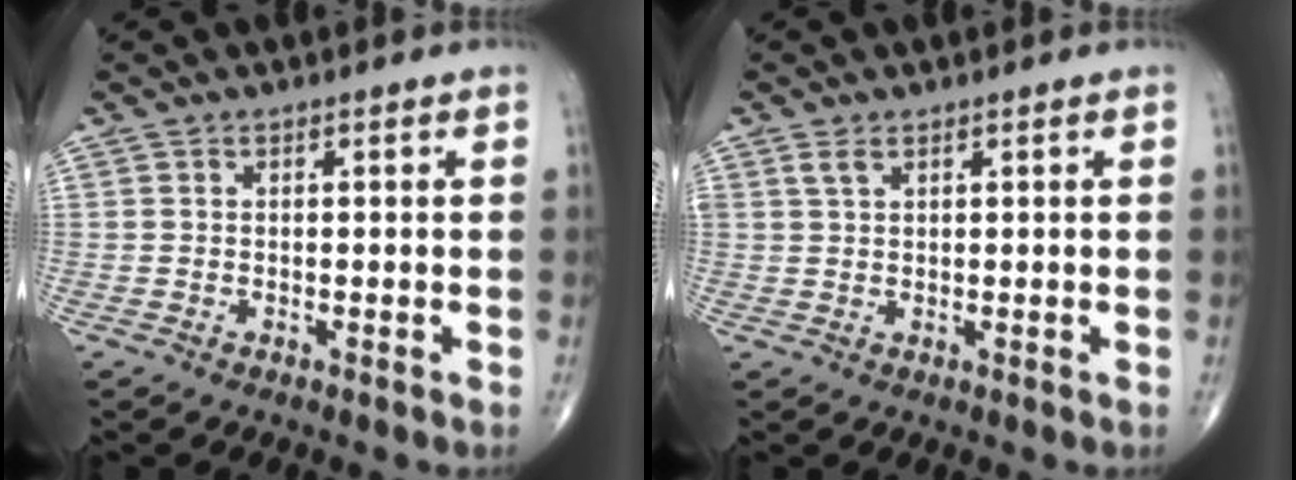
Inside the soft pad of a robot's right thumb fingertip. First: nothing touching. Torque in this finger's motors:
{"motor_torque": [0.23, 0.29, 0.36, 0.30, 0.01]}